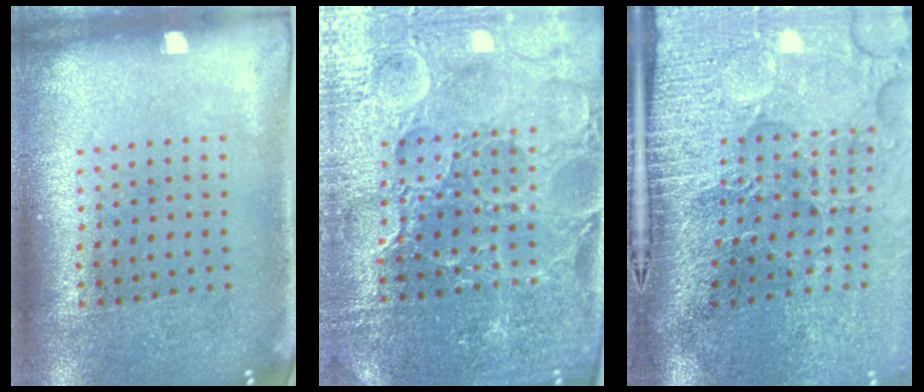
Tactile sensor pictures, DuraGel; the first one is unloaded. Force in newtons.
{"total": 4.6, "press": 4.3, "slide": 1.6}
{"total": 4.5, "press": 3.7, "slide": 2.5}